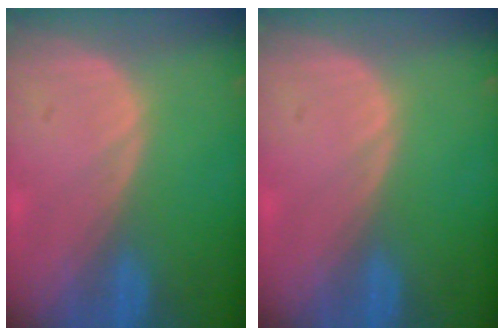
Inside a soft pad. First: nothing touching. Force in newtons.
{"total": 0.0}